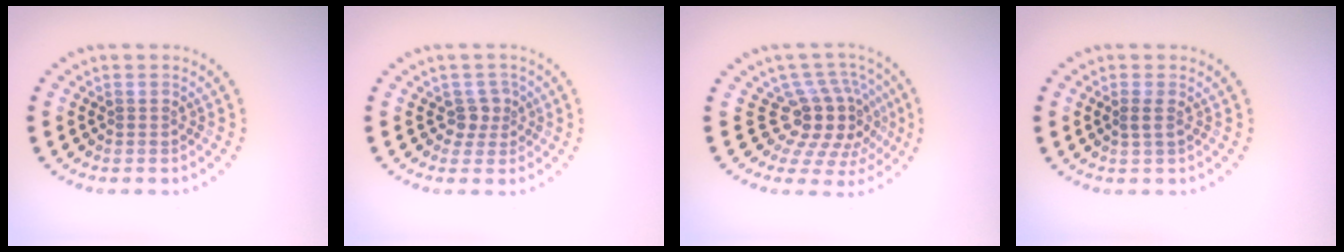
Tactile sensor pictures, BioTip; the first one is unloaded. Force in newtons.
{"total": 1.9, "press": 1.4, "slide": 1.3}
{"total": 5.0, "press": 3.6, "slide": 3.4}
{"total": 1.0, "press": 0.9, "slide": 0.4}